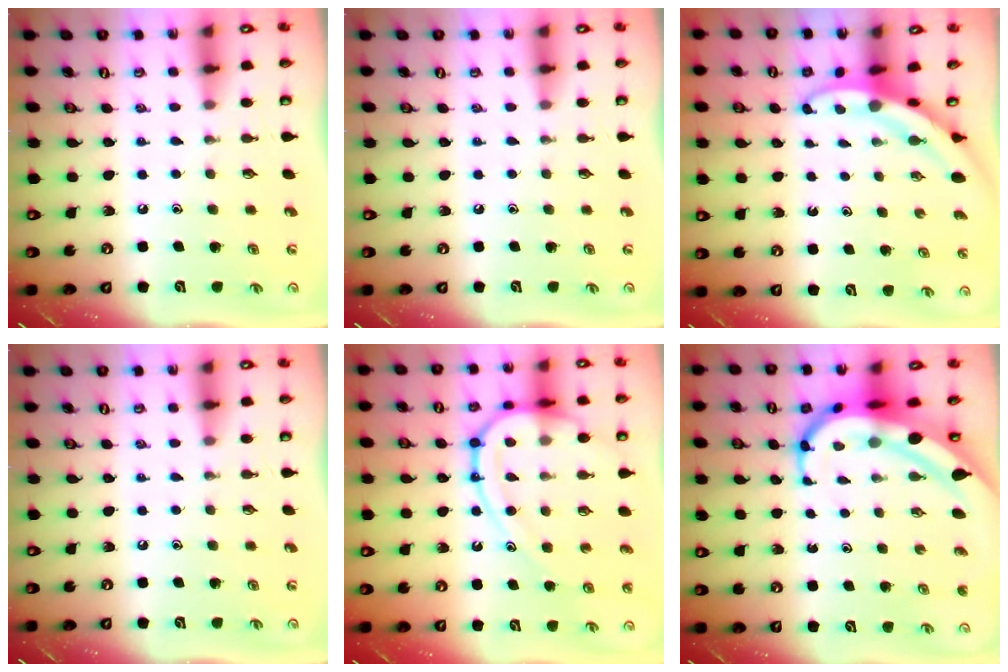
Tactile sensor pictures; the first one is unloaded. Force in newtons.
{"total": 0.0}
{"total": 3.3, "press": 3.3, "slide": 0.2}
{"total": 0.0}
{"total": 15.1, "press": 15.0, "slide": 1.6}
{"total": 9.6, "press": 9.6, "slide": 1.2}